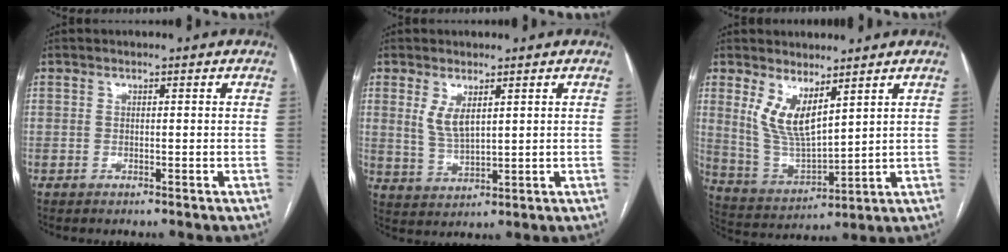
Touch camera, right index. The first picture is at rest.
{"total": 4.4, "force": [1.9, 1.7, 3.6], "torque": [-0.076, -0.006, 0.047]}
{"total": 8.5, "force": [4.6, 2.7, 6.6], "torque": [-0.135, -0.013, 0.104]}